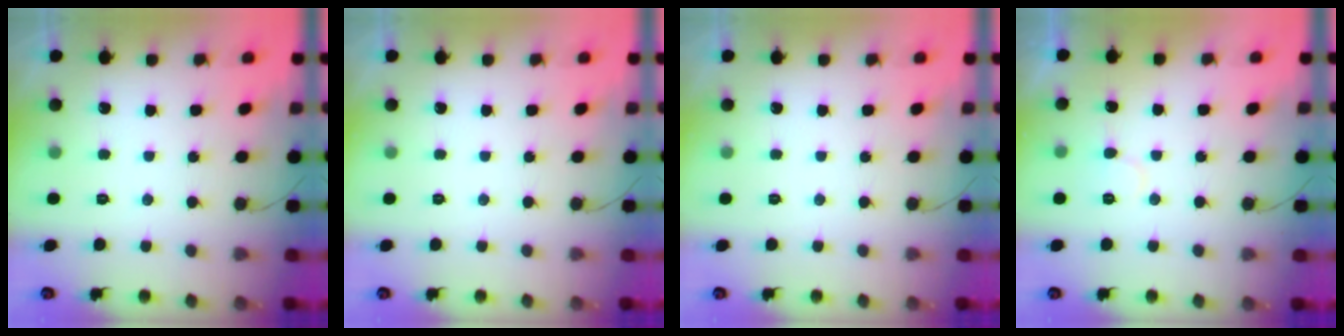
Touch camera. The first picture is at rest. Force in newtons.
{"total": 0.0}
{"total": 0.0}
{"total": 6.1, "press": 6.1, "slide": 0.5}